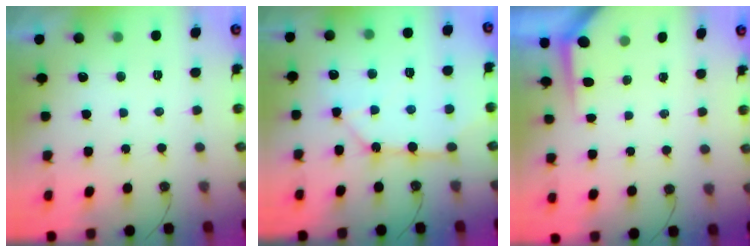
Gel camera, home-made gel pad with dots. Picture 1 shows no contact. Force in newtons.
{"total": 12.8, "press": 12.7, "slide": 1.5}
{"total": 3.6, "press": 3.6, "slide": 0.3}